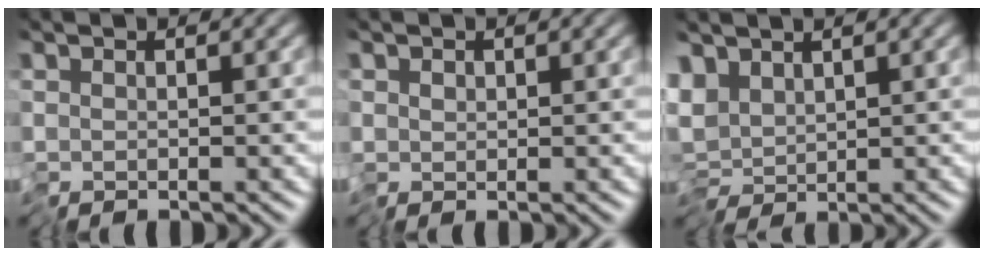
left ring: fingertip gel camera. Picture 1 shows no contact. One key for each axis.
{"total": 0.9, "fx": 0.0, "fy": 0.8, "fz": 0.5, "tx": -0.013, "ty": 0.000, "tz": -0.002}
{"total": 2.9, "fx": 0.0, "fy": 1.9, "fz": 2.3, "tx": -0.040, "ty": 0.001, "tz": -0.003}